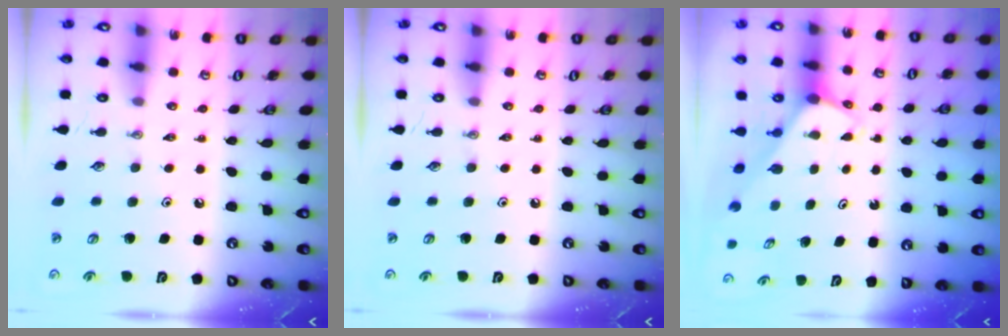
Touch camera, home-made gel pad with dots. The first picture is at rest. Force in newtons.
{"total": 0.0}
{"total": 2.2, "press": 2.2, "slide": 0.1}